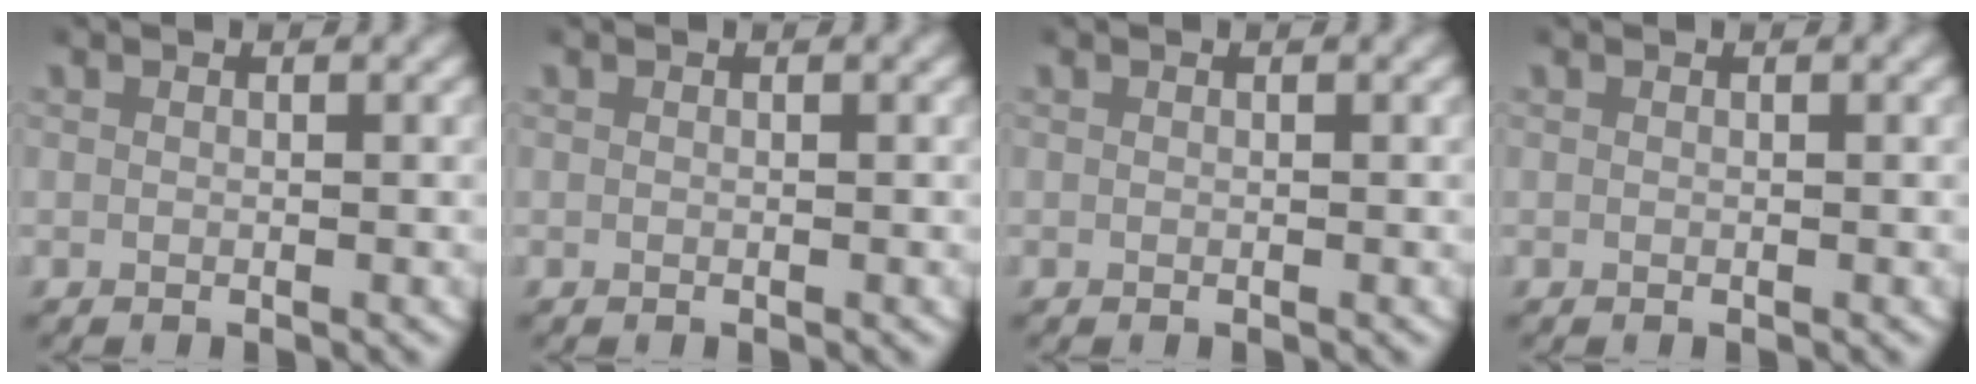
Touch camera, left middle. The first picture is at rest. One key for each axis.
{"total": 0.0}
{"total": 0.0}
{"total": 0.0}